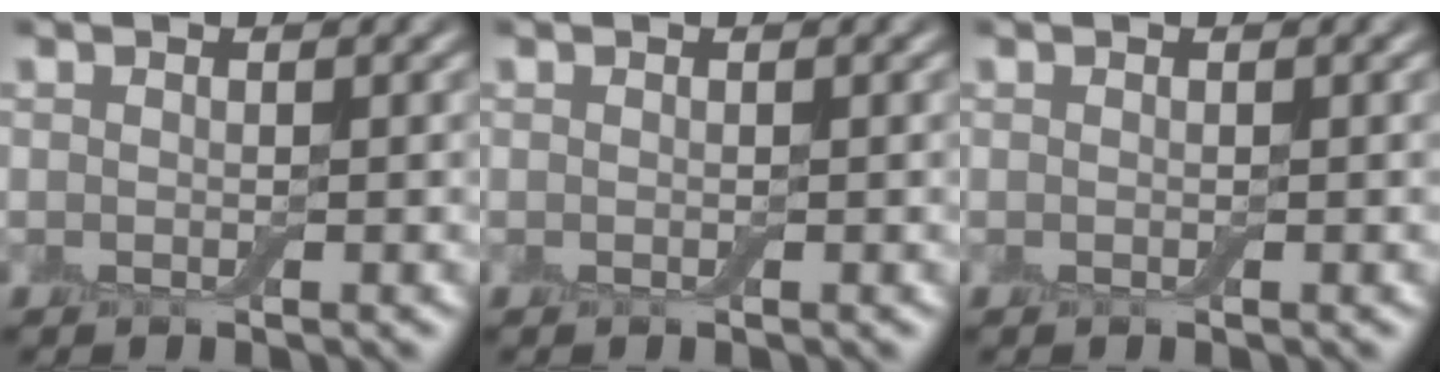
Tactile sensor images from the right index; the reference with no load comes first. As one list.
[{"total": 0.0}, {"total": 0.0}]